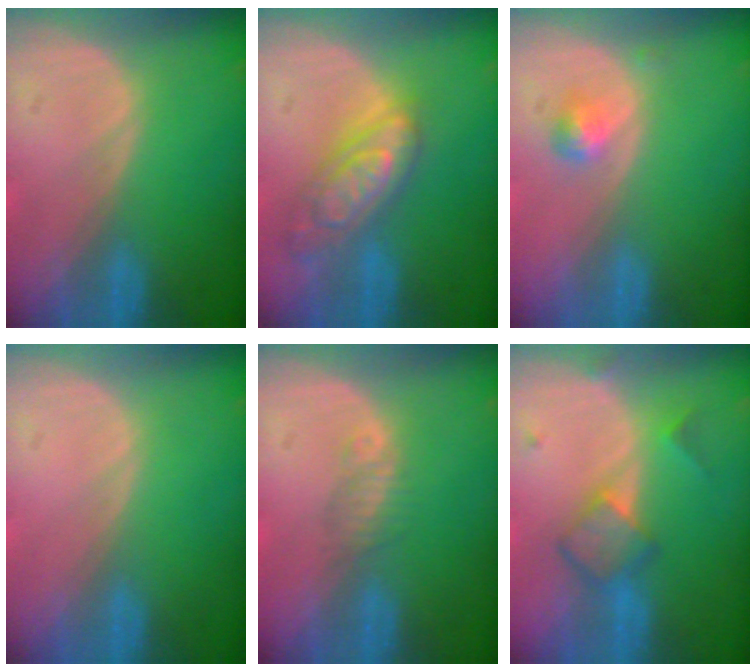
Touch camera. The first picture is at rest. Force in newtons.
{"total": 7.5, "press": 7.5, "slide": 0.5}
{"total": 2.0, "press": 2.0, "slide": 0.2}
{"total": 0.0}
{"total": 1.8, "press": 1.6, "slide": 0.8}
{"total": 5.1, "press": 5.1, "slide": 0.4}